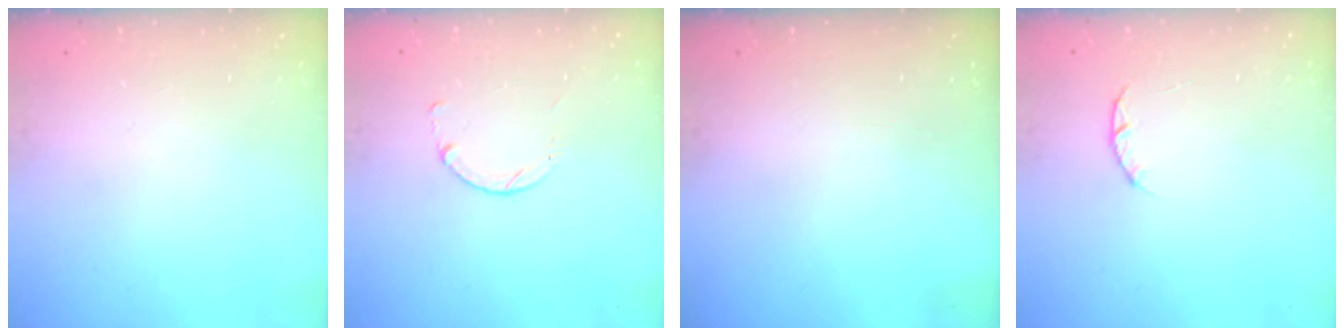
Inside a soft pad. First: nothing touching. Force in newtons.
{"total": 1.8, "press": 1.8, "slide": 0.2}
{"total": 0.0}
{"total": 3.0, "press": 3.0, "slide": 0.4}